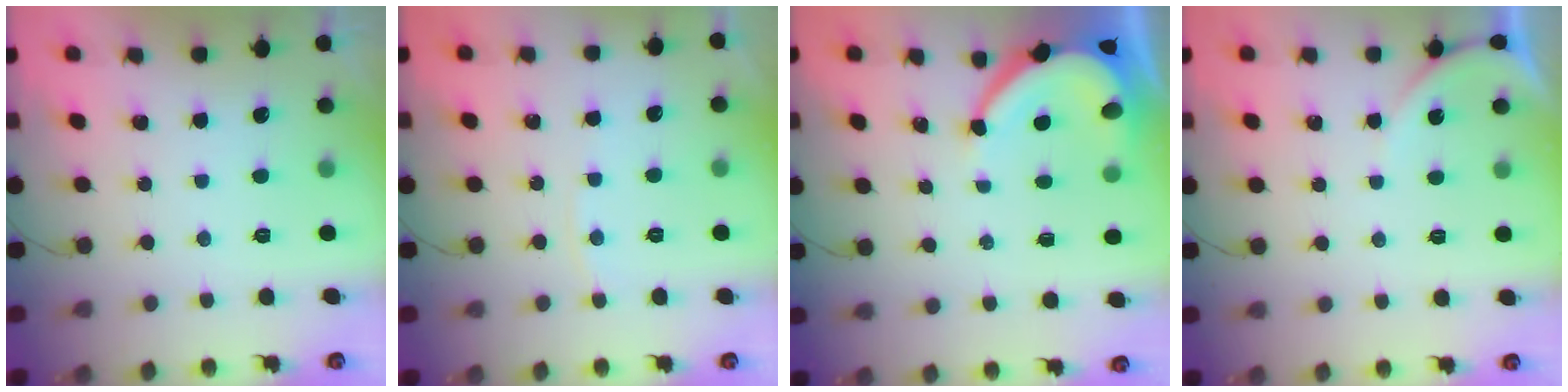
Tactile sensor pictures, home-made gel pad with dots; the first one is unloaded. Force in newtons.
{"total": 3.1, "press": 3.1, "slide": 0.5}
{"total": 7.3, "press": 7.2, "slide": 0.9}
{"total": 3.0, "press": 3.0, "slide": 0.3}